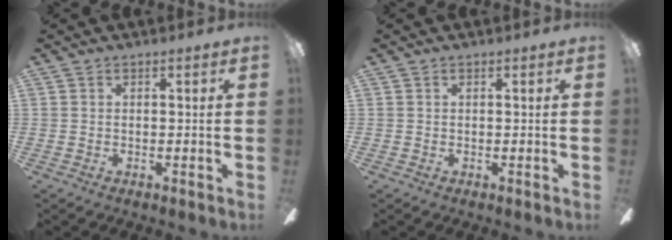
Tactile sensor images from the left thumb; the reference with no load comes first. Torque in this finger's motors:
{"motor_torque": [-0.03, -0.01, 0.00, 0.04, 0.00]}